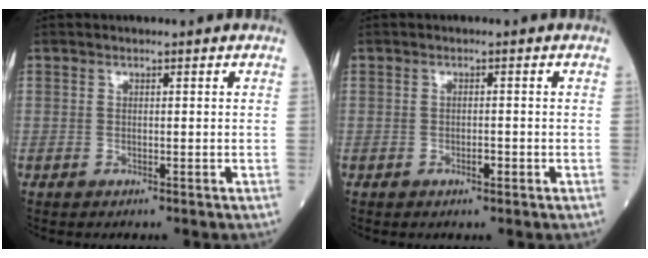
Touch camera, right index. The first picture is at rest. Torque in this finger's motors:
{"motor_torque": [0.06, -0.06, 0.14, 0.02]}